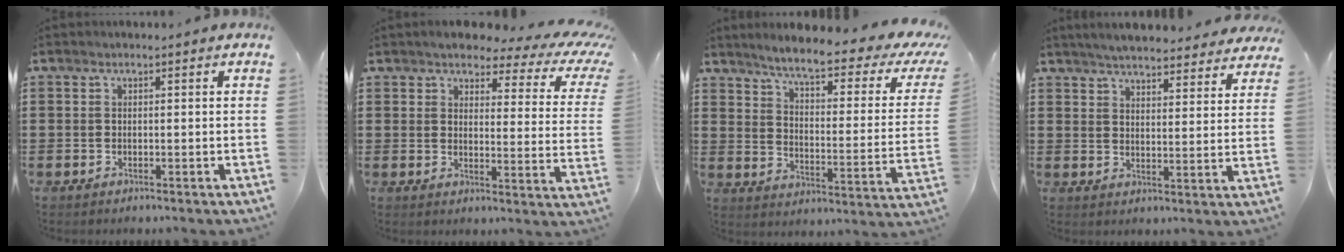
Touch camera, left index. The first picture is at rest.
{"total": 4.6, "force": [3.8, 1.0, 2.4], "torque": [-0.051, -0.026, 0.057]}
{"total": 6.4, "force": [4.8, 0.1, 4.2], "torque": [-0.094, -0.037, 0.072]}
{"total": 5.0, "force": [4.9, 0.0, 0.9], "torque": [-0.038, -0.027, 0.087]}